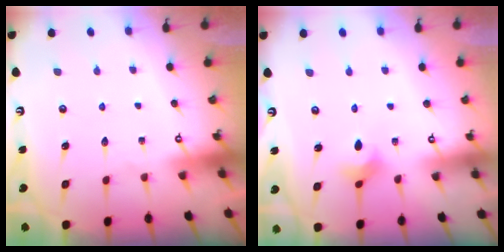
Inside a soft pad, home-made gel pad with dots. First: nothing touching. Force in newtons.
{"total": 3.3, "press": 3.3, "slide": 0.6}